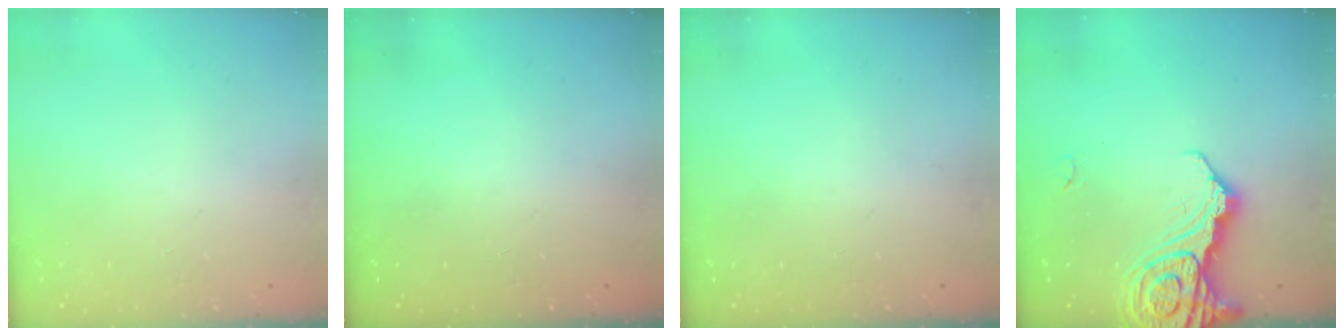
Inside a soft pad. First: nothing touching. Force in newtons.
{"total": 0.0}
{"total": 0.0}
{"total": 14.6, "press": 14.5, "slide": 1.9}